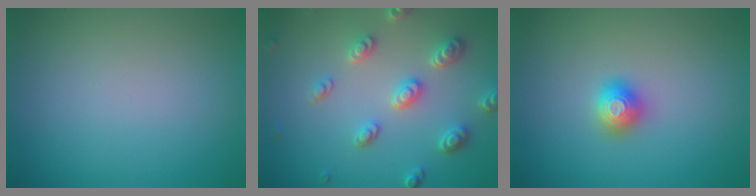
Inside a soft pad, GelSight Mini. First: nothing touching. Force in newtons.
{"total": 4.5, "press": 3.6, "slide": 2.6}
{"total": 2.0, "press": 2.0, "slide": 0.2}